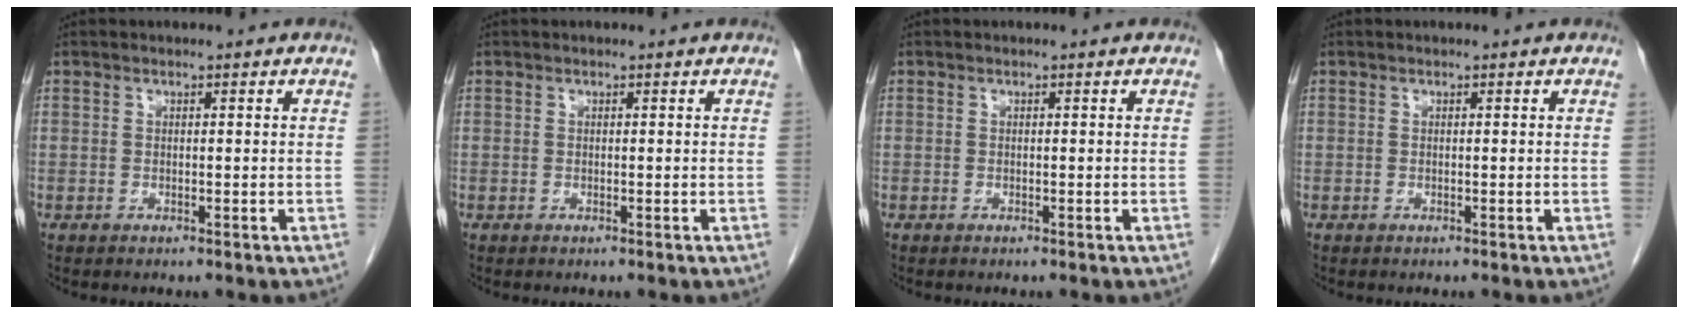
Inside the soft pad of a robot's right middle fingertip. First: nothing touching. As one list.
[{"total": 0.0}, {"total": 0.0}, {"total": 0.0}]